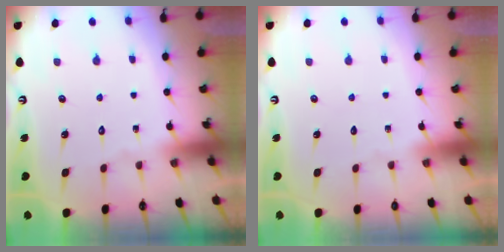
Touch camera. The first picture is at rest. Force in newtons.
{"total": 0.0}